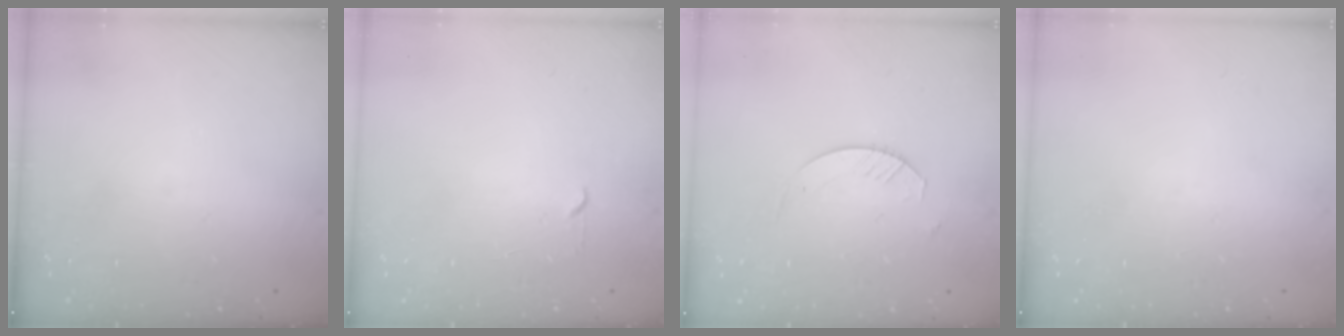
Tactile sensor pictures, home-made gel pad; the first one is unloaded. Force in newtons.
{"total": 2.3, "press": 2.2, "slide": 0.3}
{"total": 4.5, "press": 4.5, "slide": 0.5}
{"total": 0.0}